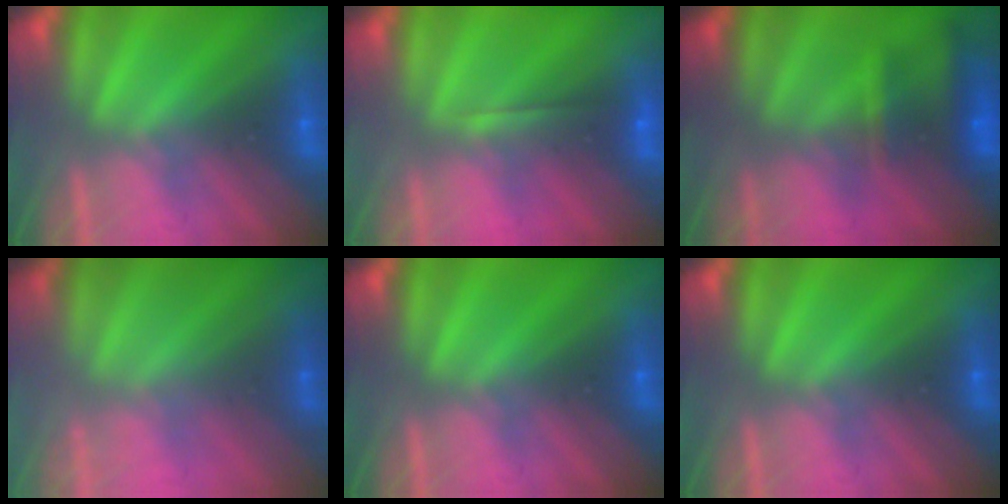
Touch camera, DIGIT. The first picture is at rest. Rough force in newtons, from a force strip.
{"total": 1.8}
{"total": 7.8}
{"total": 2.0}
{"total": 0.0}
{"total": 0.0}